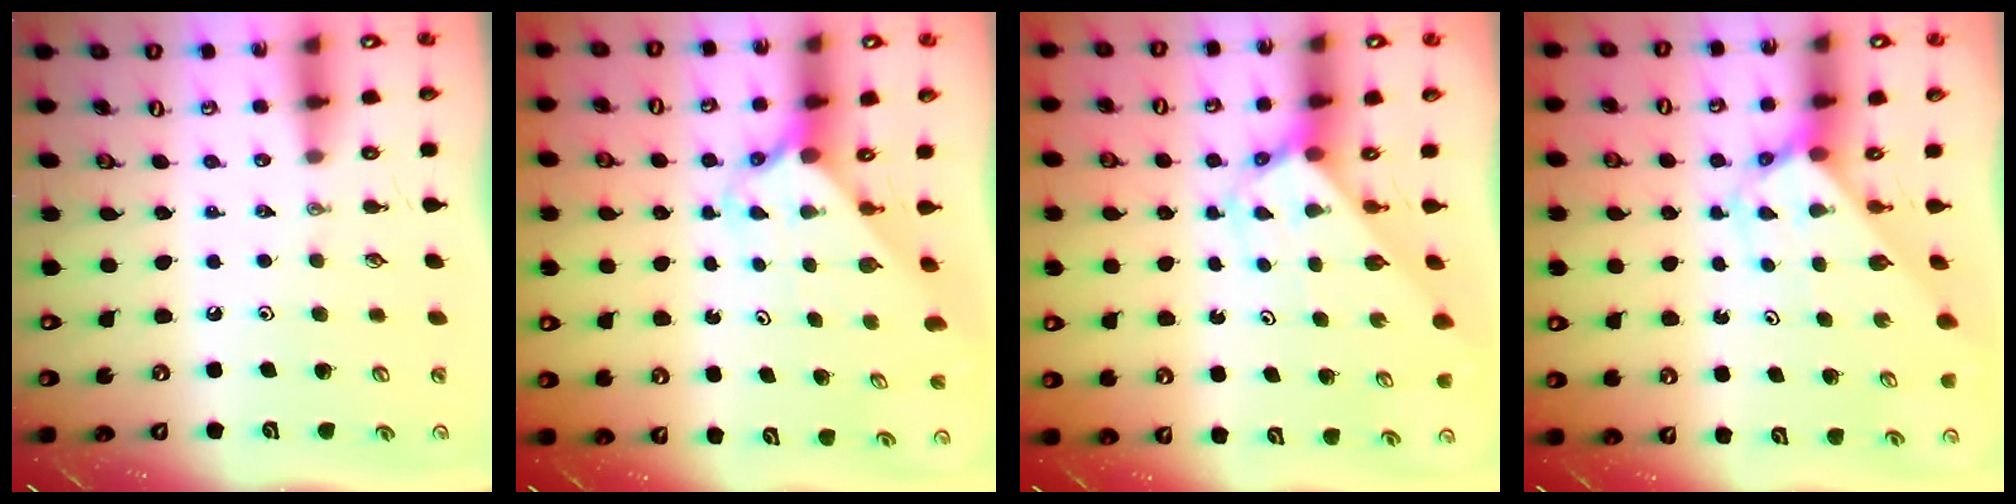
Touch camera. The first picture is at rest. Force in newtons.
{"total": 2.4, "press": 2.3, "slide": 0.2}
{"total": 2.8, "press": 2.8, "slide": 0.2}
{"total": 2.9, "press": 2.9, "slide": 0.3}